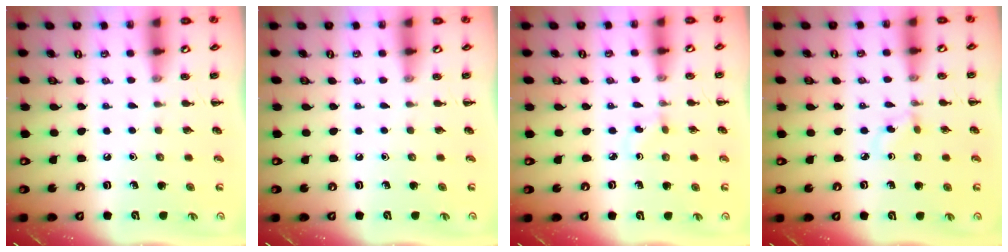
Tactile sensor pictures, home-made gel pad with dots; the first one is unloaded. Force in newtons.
{"total": 0.0}
{"total": 1.2, "press": 1.0, "slide": 0.8}
{"total": 2.6, "press": 2.3, "slide": 1.1}